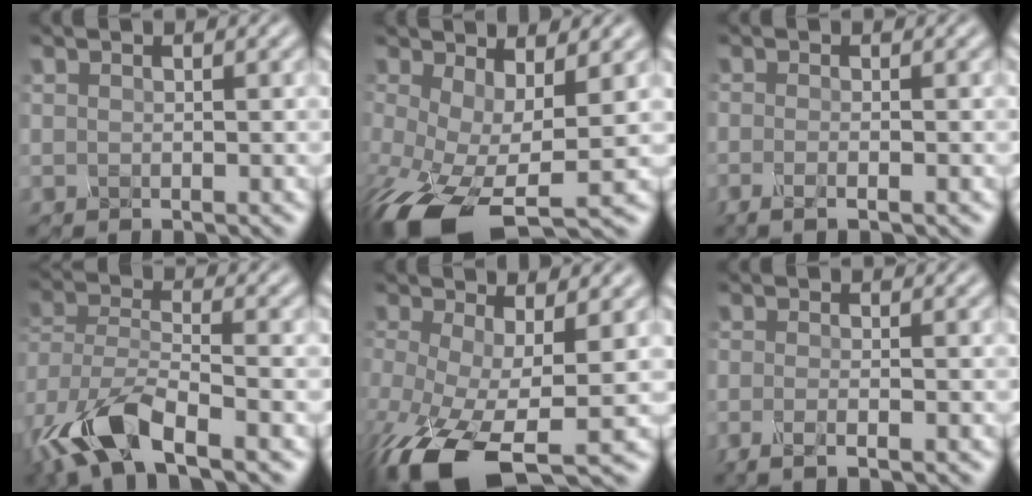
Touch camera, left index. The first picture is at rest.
{"total": 9.6, "force": [-4.1, 3.5, 7.9], "torque": [-0.186, -0.036, -0.043]}
{"total": 2.1, "force": [-1.2, 0.5, 1.6], "torque": [-0.027, -0.009, -0.013]}
{"total": 8.1, "force": [-5.1, 3.4, 5.2], "torque": [-0.140, -0.013, -0.079]}
{"total": 10.3, "force": [-5.2, 3.4, 8.2], "torque": [-0.207, -0.043, -0.061]}
{"total": 2.1, "force": [-1.5, 0.3, 1.5], "torque": [-0.031, -0.008, -0.019]}